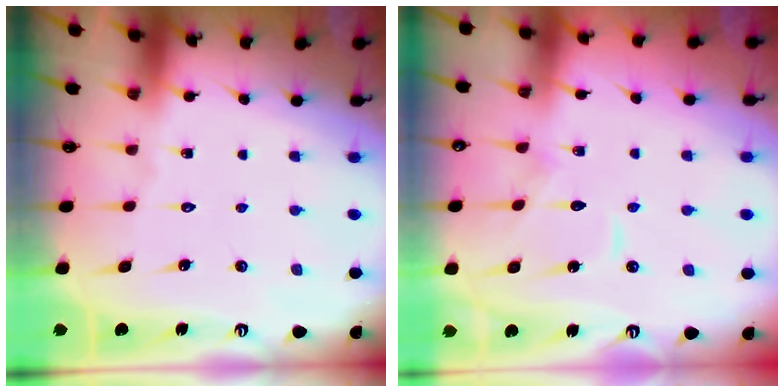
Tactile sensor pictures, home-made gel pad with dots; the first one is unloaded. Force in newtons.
{"total": 7.8, "press": 7.7, "slide": 0.6}